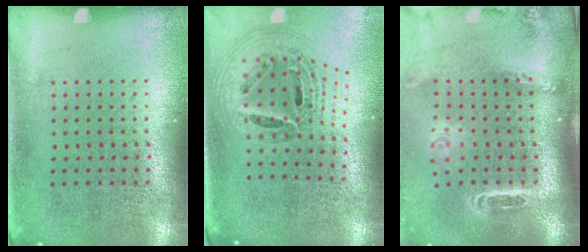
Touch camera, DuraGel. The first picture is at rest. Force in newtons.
{"total": 1.7, "press": 1.5, "slide": 0.9}
{"total": 2.7, "press": 1.9, "slide": 1.9}